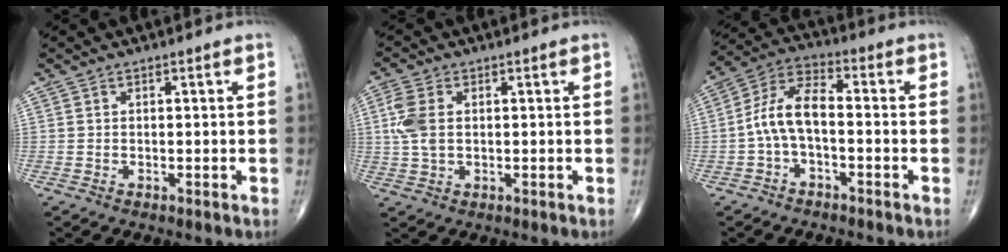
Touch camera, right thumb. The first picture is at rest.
{"total": 6.0, "force": [0.9, 3.6, 4.7], "torque": [-0.118, 0.006, 0.016]}
{"total": 8.6, "force": [-1.5, 4.1, 7.5], "torque": [-0.146, 0.039, -0.039]}